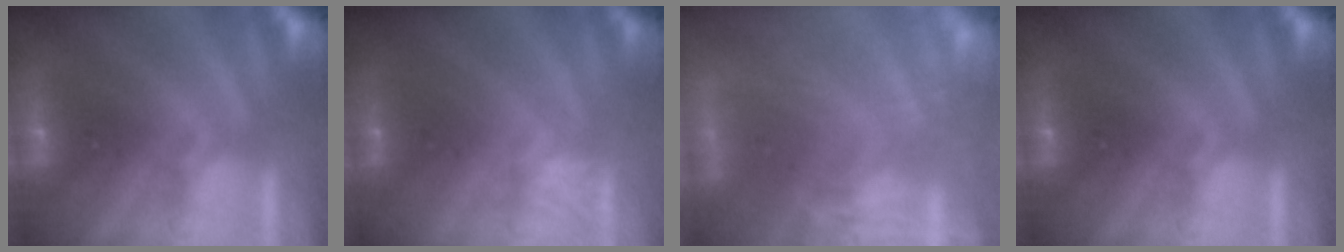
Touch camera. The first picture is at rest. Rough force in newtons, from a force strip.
{"total": 1.7}
{"total": 7.2}
{"total": 0.0}